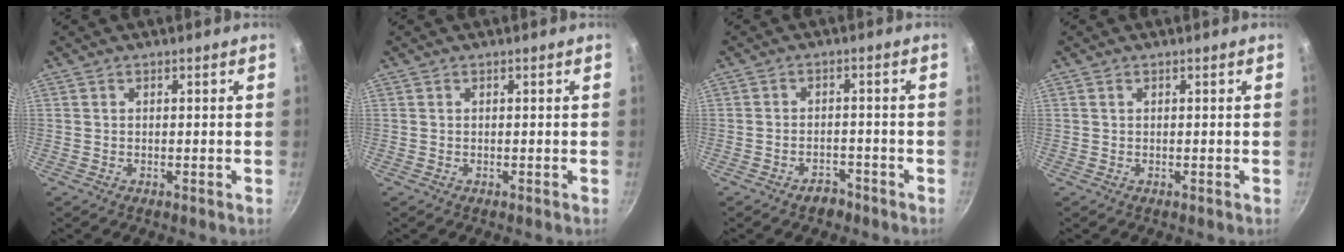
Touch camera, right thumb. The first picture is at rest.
{"total": 0.0}
{"total": 2.9, "force": [-2.3, 1.5, 1.1], "torque": [-0.013, 0.017, -0.032]}
{"total": 0.0}